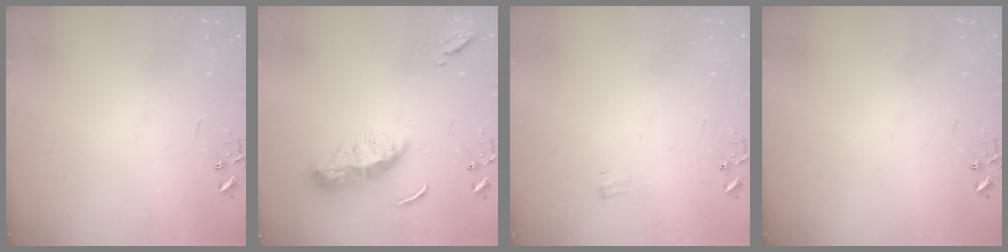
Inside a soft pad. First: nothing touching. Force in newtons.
{"total": 11.6, "press": 11.6, "slide": 1.0}
{"total": 4.4, "press": 4.3, "slide": 0.5}
{"total": 0.0}